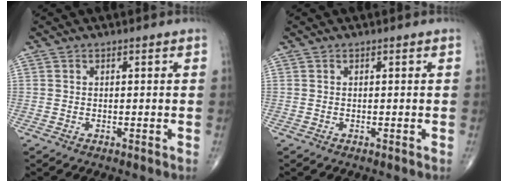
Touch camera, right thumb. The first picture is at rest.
{"total": 0.0}